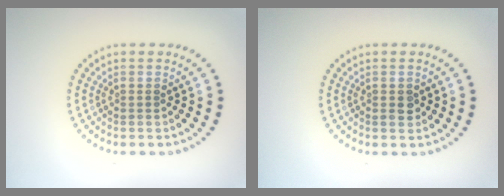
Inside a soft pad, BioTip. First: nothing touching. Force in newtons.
{"total": 1.2, "press": 1.2, "slide": 0.3}